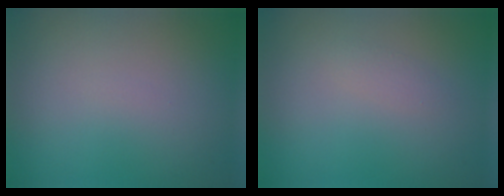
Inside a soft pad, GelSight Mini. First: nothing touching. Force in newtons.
{"total": 0.8, "press": 0.8, "slide": 0.0}